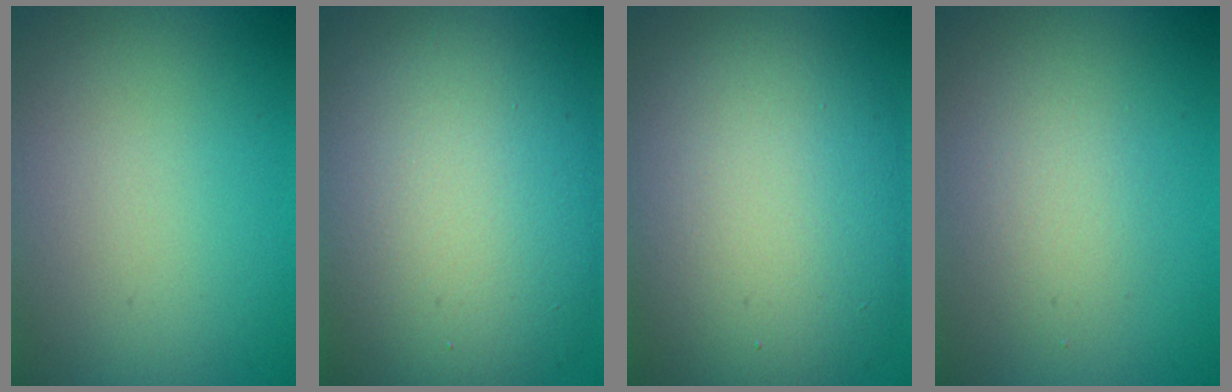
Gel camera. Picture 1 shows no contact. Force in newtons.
{"total": 13.4, "press": 13.3, "slide": 0.8}
{"total": 11.9, "press": 11.9, "slide": 1.1}
{"total": 2.0, "press": 2.0, "slide": 0.2}